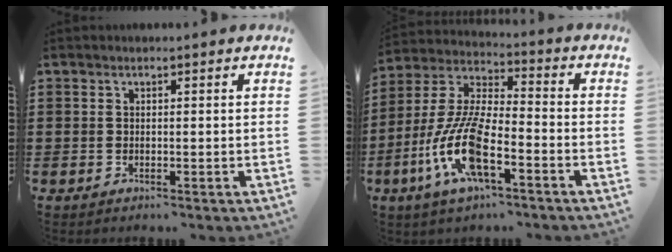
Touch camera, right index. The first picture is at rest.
{"total": 12.1, "force": [-5.2, 3.9, 10.2], "torque": [-0.243, -0.012, -0.105]}